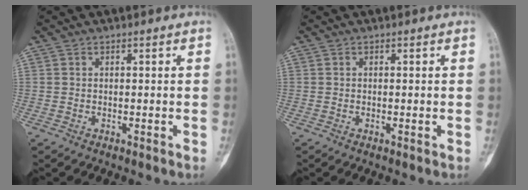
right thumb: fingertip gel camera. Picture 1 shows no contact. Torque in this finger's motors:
{"motor_torque": [0.19, 0.00, -0.03, -0.11, -0.02]}